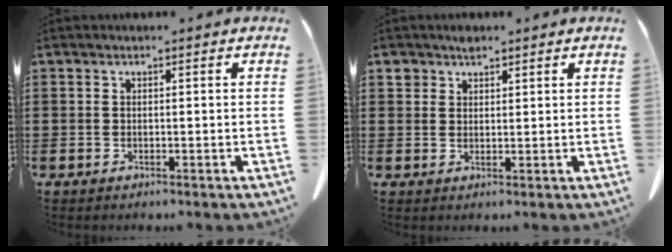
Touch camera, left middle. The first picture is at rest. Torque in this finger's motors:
{"motor_torque": [0.63, 0.66, 0.01, 0.02]}